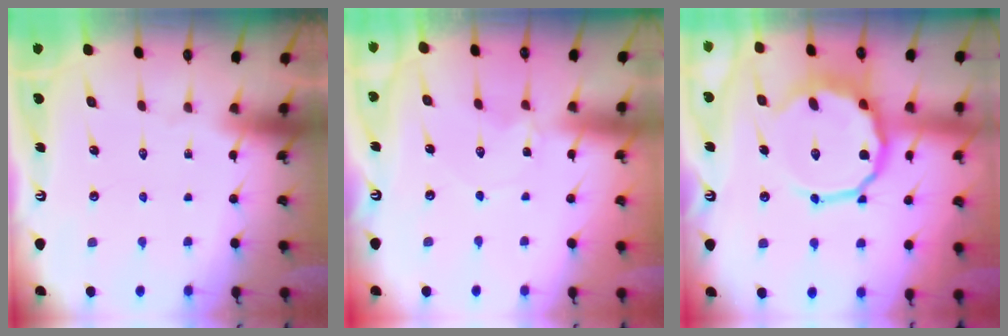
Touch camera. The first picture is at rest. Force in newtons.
{"total": 1.1, "press": 1.1, "slide": 0.2}
{"total": 12.0, "press": 11.6, "slide": 3.1}